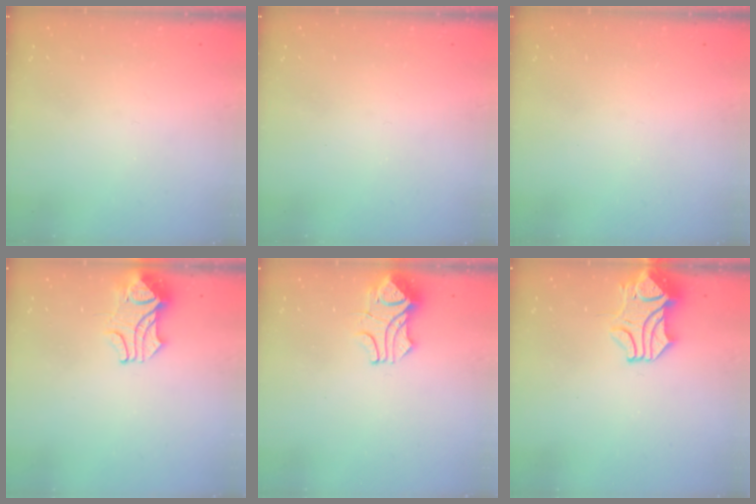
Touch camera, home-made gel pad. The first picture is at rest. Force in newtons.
{"total": 0.0}
{"total": 0.0}
{"total": 2.1, "press": 2.0, "slide": 0.8}
{"total": 3.3, "press": 3.2, "slide": 1.0}
{"total": 1.7, "press": 1.4, "slide": 1.0}